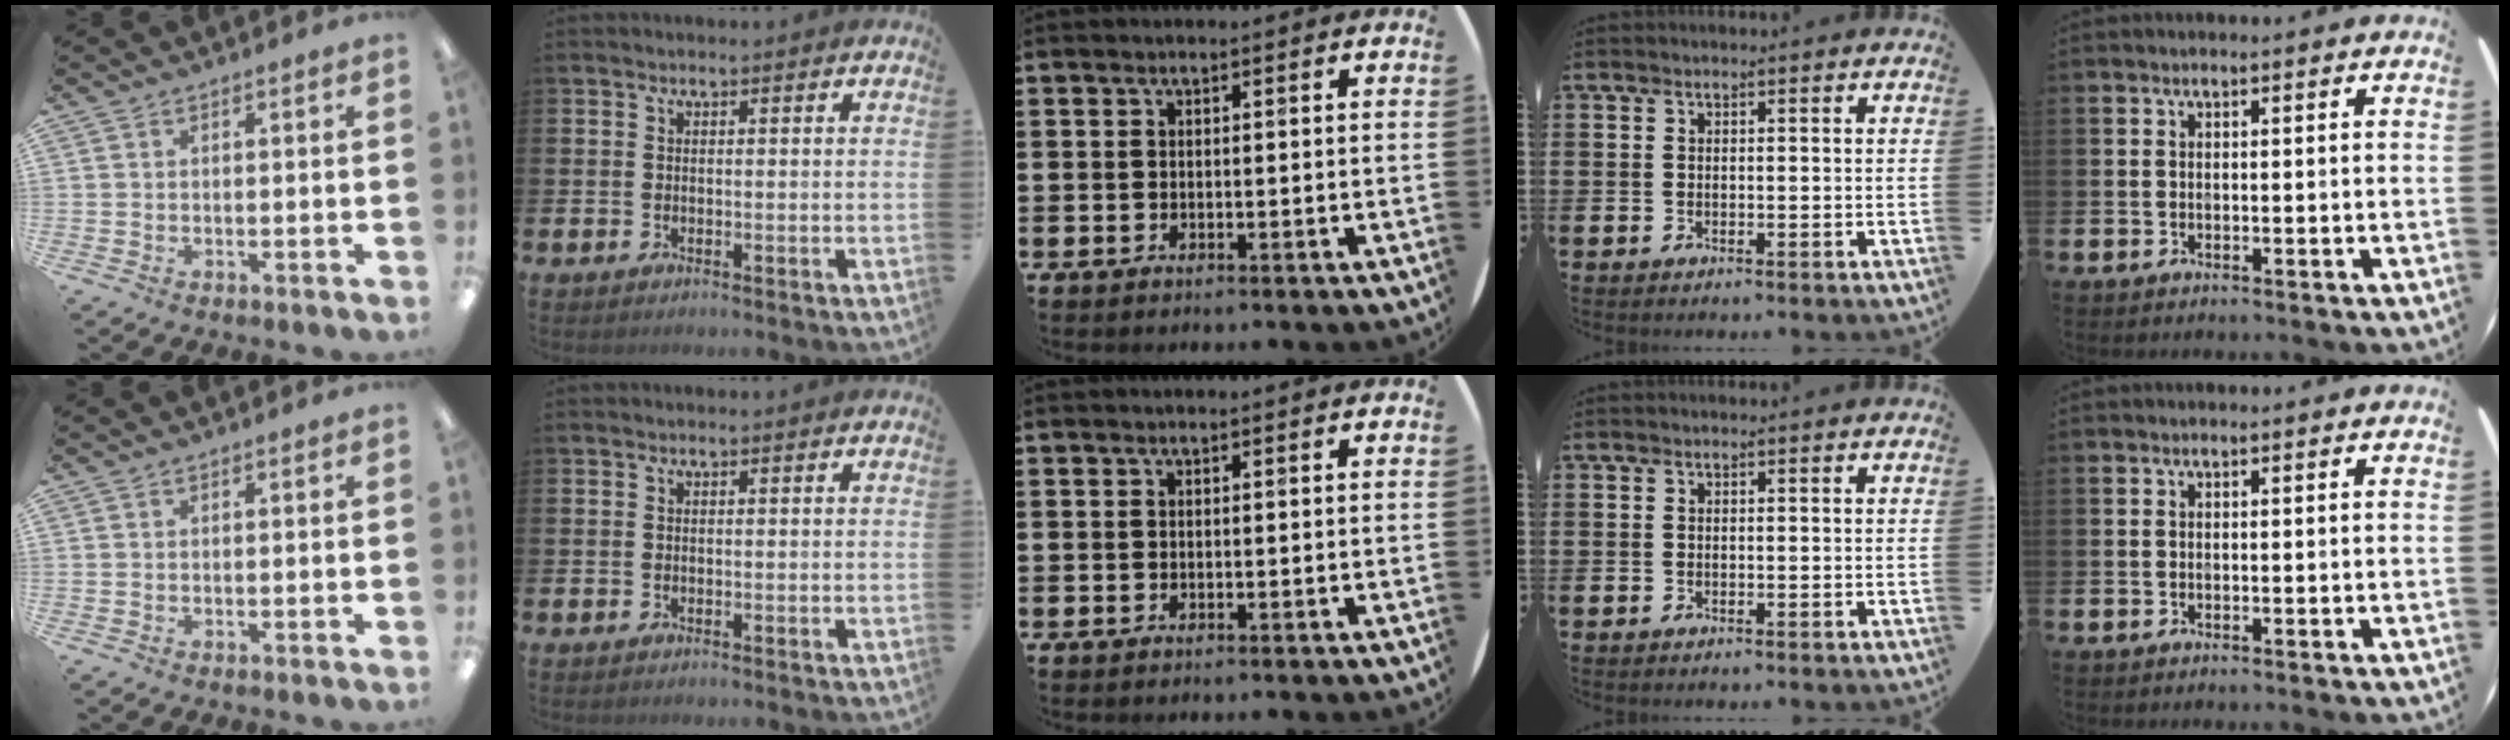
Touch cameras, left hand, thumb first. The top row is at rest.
{}